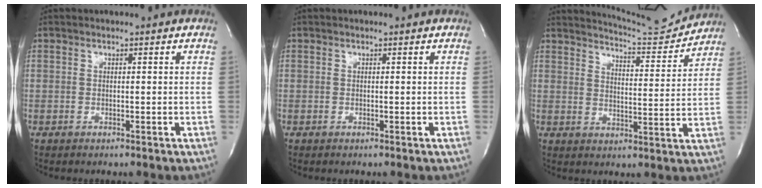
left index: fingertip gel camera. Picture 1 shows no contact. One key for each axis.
{"total": 0.0}
{"total": 9.1, "fx": 9.0, "fy": -1.1, "fz": 0.0, "tx": -0.014, "ty": -0.030, "tz": 0.130}